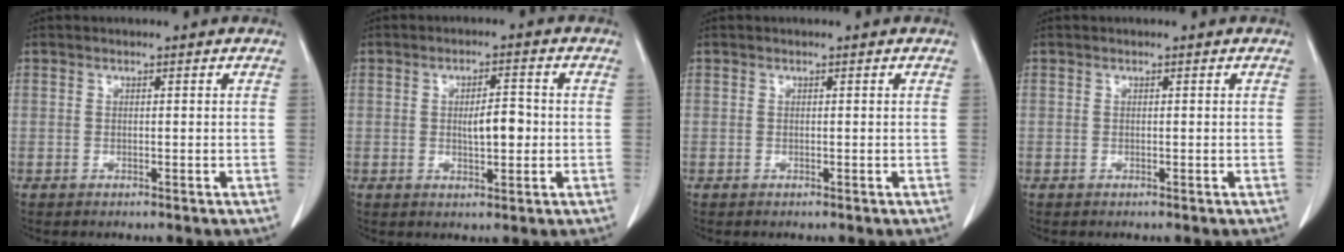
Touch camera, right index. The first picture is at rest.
{"total": 4.5, "force": [-0.2, 1.4, 4.3], "torque": [-0.069, 0.002, 0.000]}
{"total": 0.0}
{"total": 0.0}